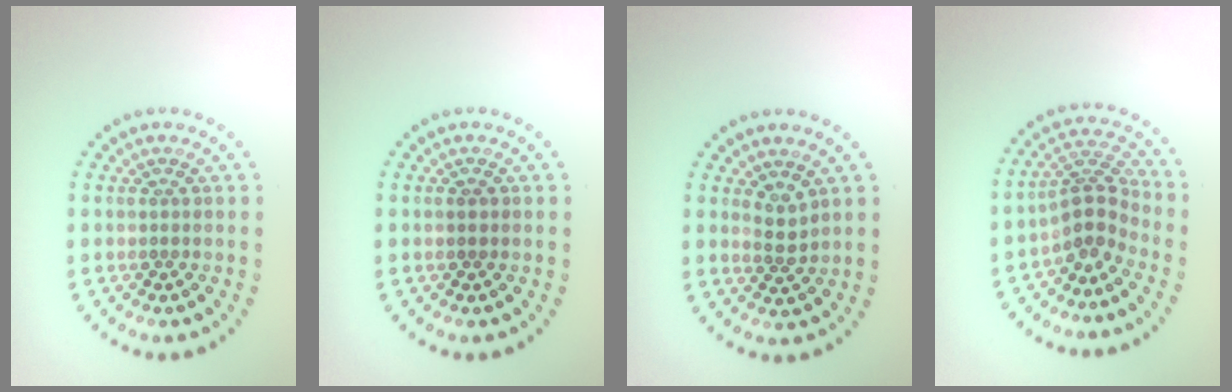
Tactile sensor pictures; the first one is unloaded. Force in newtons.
{"total": 0.9, "press": 0.9, "slide": 0.2}
{"total": 1.8, "press": 1.4, "slide": 1.1}
{"total": 3.2, "press": 2.2, "slide": 2.4}